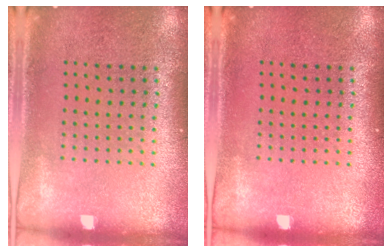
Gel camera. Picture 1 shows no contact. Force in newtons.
{"total": 0.0}